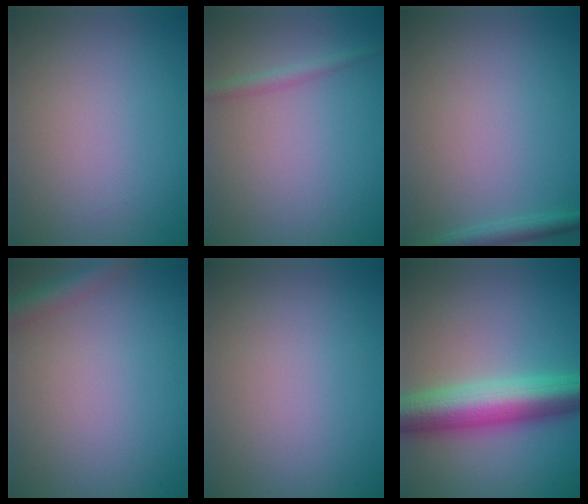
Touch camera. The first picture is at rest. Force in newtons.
{"total": 1.4, "press": 1.4, "slide": 0.1}
{"total": 1.6, "press": 1.6, "slide": 0.1}
{"total": 2.4, "press": 2.4, "slide": 0.1}
{"total": 0.0}
{"total": 8.2, "press": 8.2, "slide": 0.0}